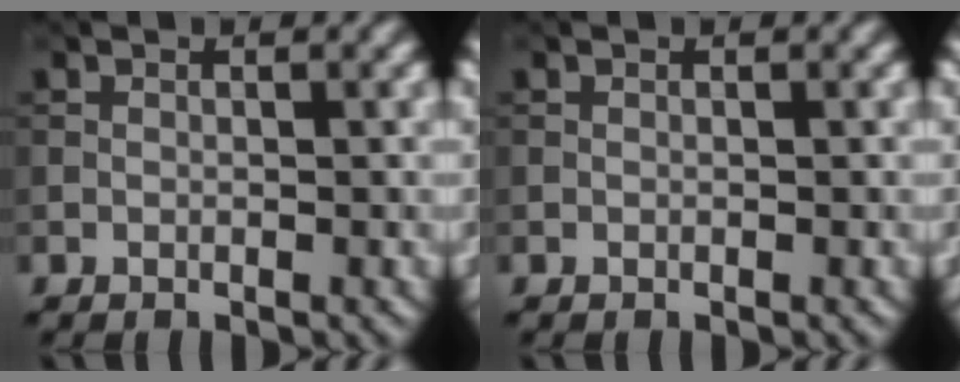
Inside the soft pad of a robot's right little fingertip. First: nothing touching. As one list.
[{"total": 0.0}]